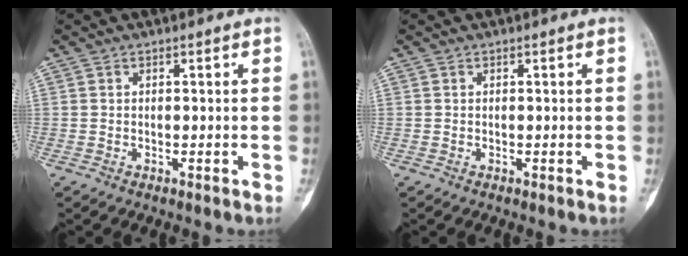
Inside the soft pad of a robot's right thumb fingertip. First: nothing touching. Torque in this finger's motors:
{"motor_torque": [0.00, 0.00, 0.03, -0.01, 0.00]}